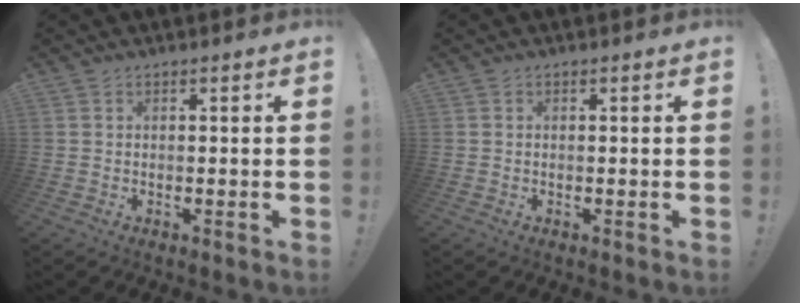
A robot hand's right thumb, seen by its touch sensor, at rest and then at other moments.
{"total": 0.0}